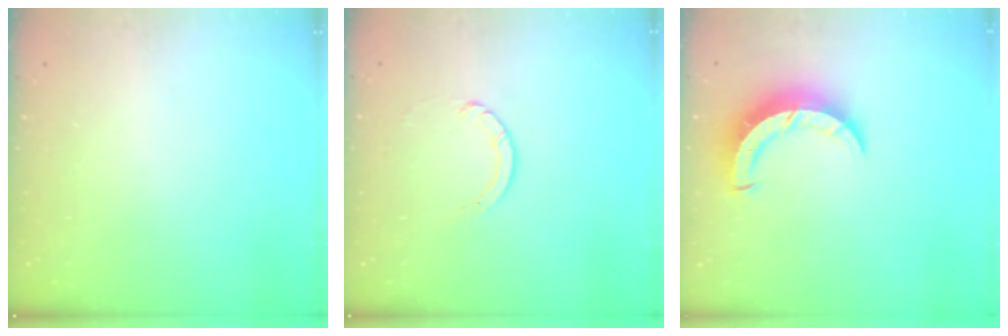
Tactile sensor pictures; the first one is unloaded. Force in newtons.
{"total": 2.4, "press": 2.4, "slide": 0.2}
{"total": 8.6, "press": 8.5, "slide": 0.7}